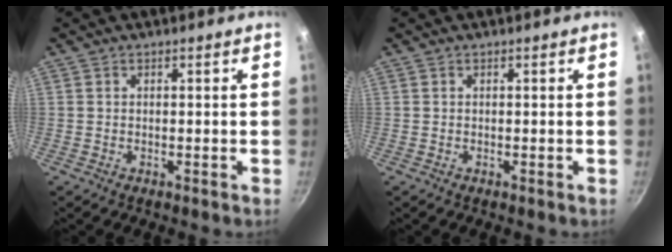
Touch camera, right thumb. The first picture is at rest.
{"total": 0.0}